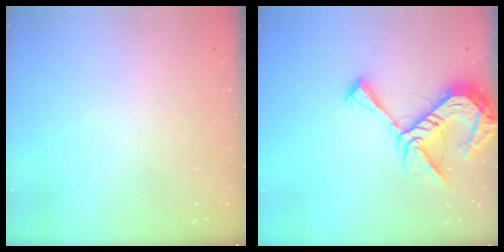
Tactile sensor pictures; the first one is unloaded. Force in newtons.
{"total": 13.2, "press": 13.2, "slide": 1.3}